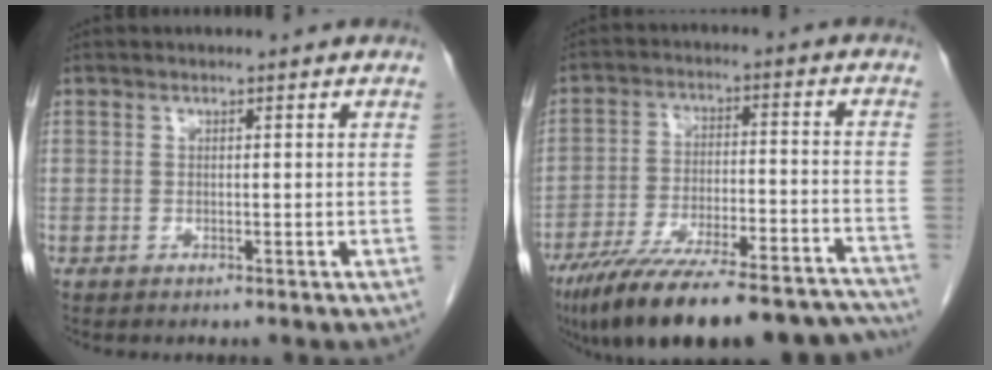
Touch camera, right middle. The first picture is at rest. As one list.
[{"total": 25.8, "force": [-21.9, 5.1, 12.6], "torque": [-0.157, -0.010, -0.315]}]